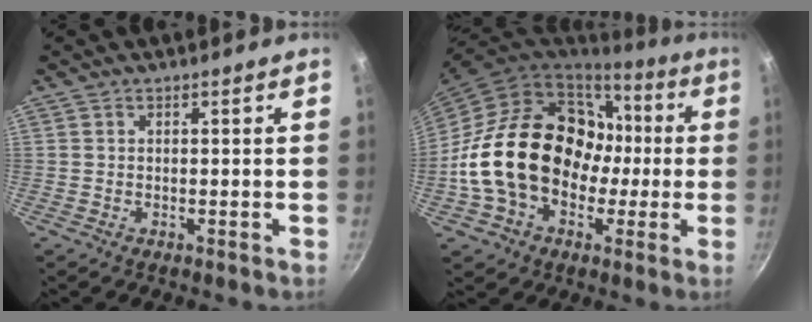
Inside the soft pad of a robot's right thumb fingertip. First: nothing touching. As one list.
[{"total": 23.7, "force": [-1.1, 18.2, 15.2], "torque": [-0.235, 0.058, -0.004]}]